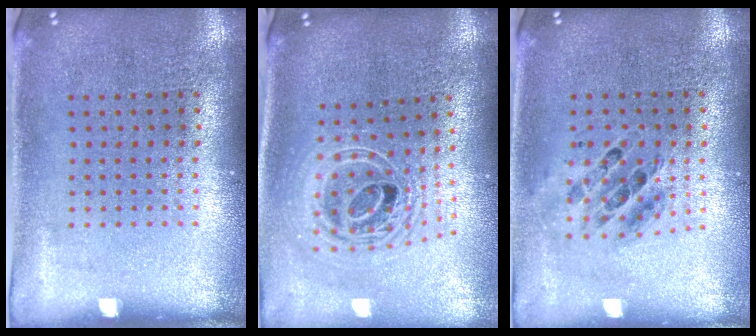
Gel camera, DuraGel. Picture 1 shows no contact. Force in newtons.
{"total": 2.4, "press": 1.8, "slide": 1.6}
{"total": 0.7, "press": 0.7, "slide": 0.1}